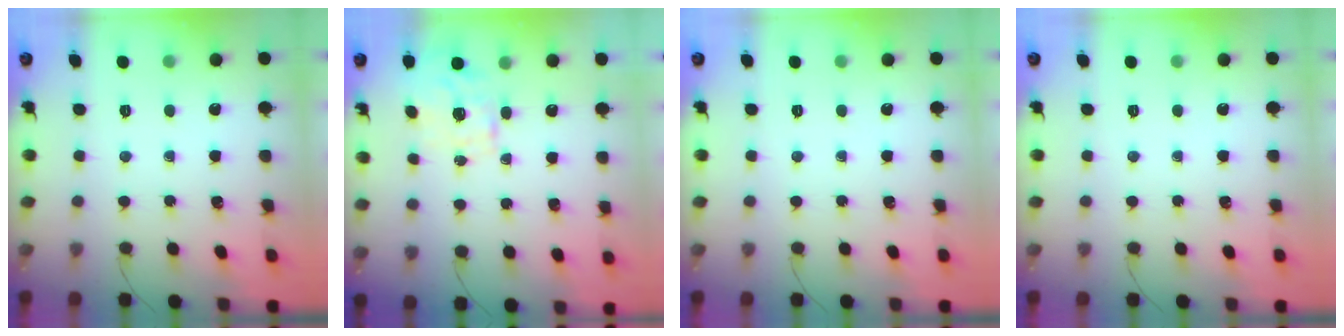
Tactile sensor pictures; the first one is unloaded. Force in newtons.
{"total": 0.9, "press": 0.7, "slide": 0.6}
{"total": 0.0}
{"total": 0.0}